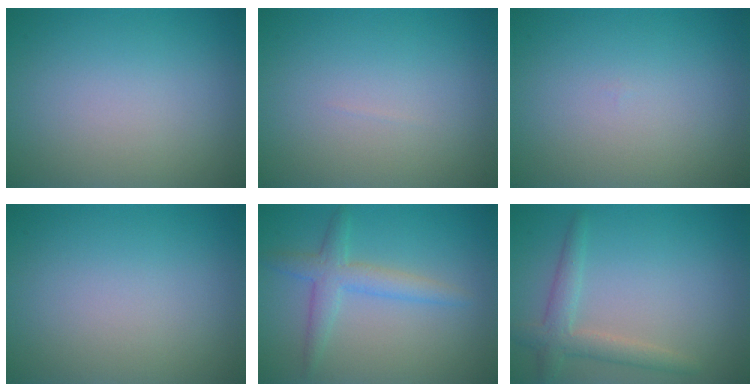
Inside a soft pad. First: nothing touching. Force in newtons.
{"total": 0.0}
{"total": 0.0}
{"total": 0.0}
{"total": 3.0, "press": 3.0, "slide": 0.1}
{"total": 2.7, "press": 2.7, "slide": 0.1}